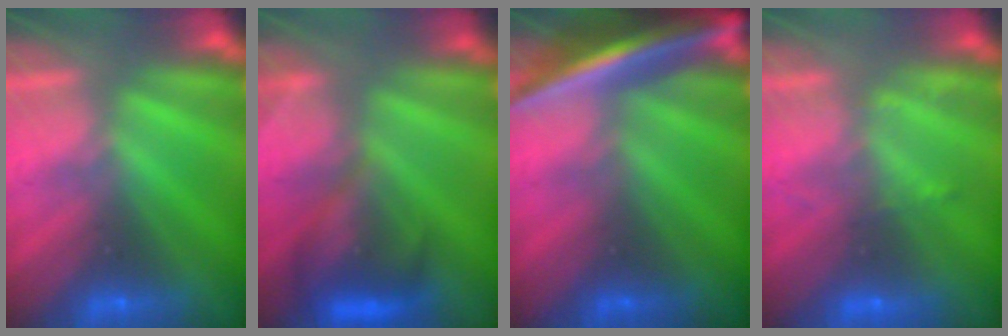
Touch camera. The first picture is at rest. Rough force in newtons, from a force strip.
{"total": 5.9}
{"total": 6.9}
{"total": 2.3}